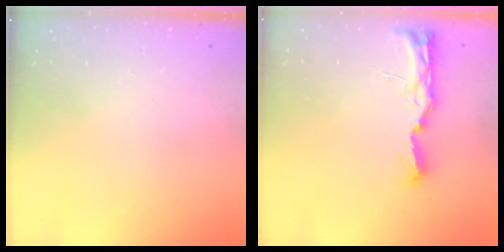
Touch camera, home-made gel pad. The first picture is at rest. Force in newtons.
{"total": 8.9, "press": 8.9, "slide": 1.3}